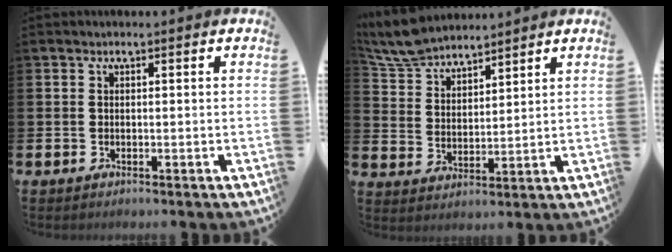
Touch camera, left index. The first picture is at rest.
{"total": 7.3, "force": [6.9, 1.7, 1.5], "torque": [-0.061, -0.026, 0.130]}